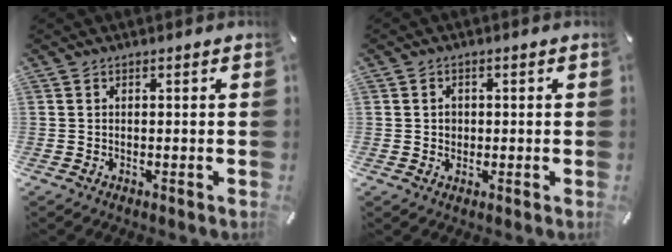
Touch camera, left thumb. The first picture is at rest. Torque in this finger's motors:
{"motor_torque": [0.23, 0.08, 0.05, -0.13, -0.01]}